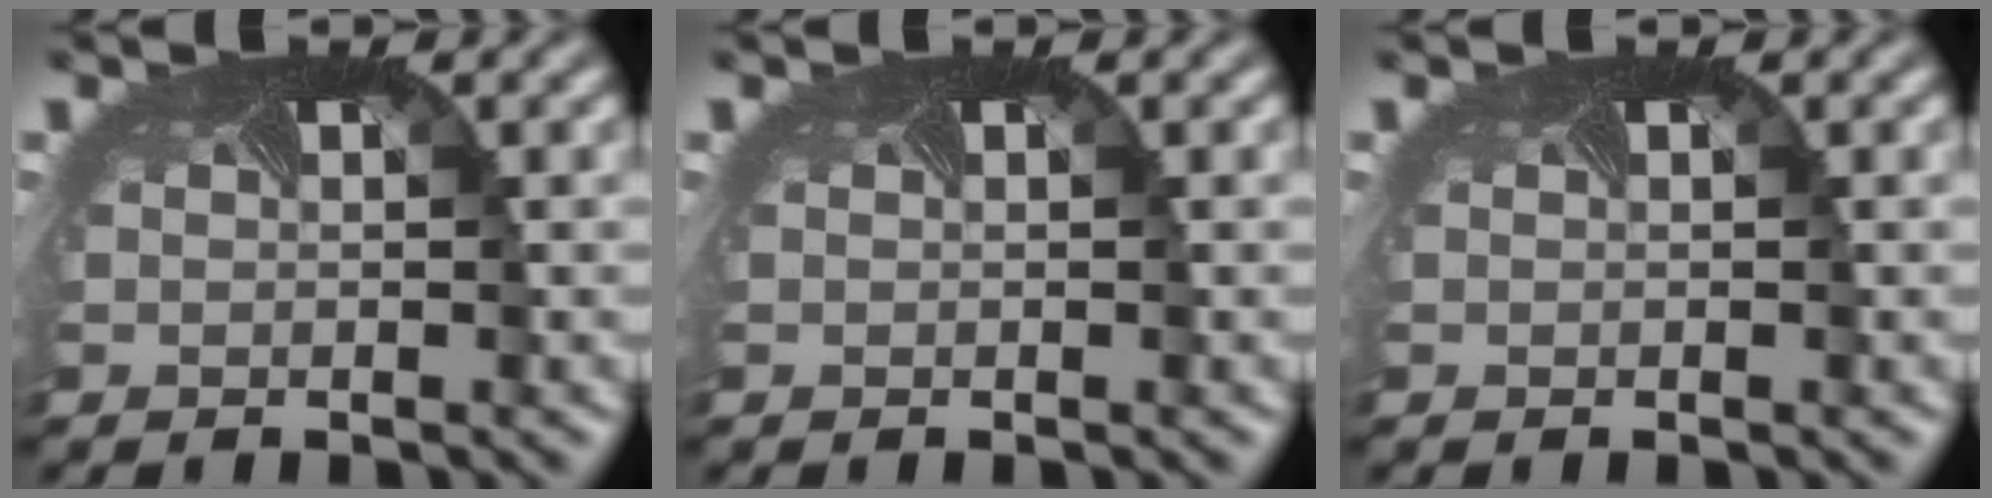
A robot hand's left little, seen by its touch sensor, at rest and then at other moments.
{"total": 0.0}
{"total": 0.0}